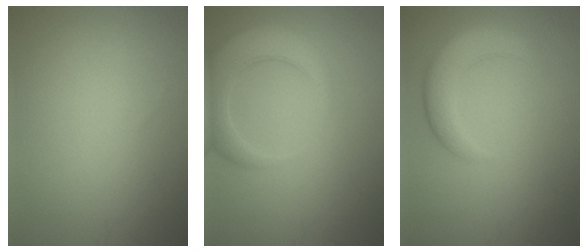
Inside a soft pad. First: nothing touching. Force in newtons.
{"total": 5.7, "press": 5.6, "slide": 0.6}
{"total": 4.3, "press": 4.3, "slide": 0.2}